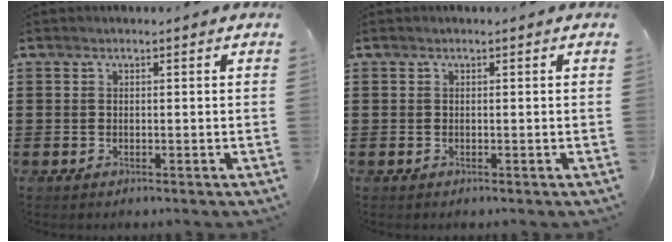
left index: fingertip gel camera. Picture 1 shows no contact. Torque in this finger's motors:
{"motor_torque": [0.00, 0.00, 0.00, 0.00]}